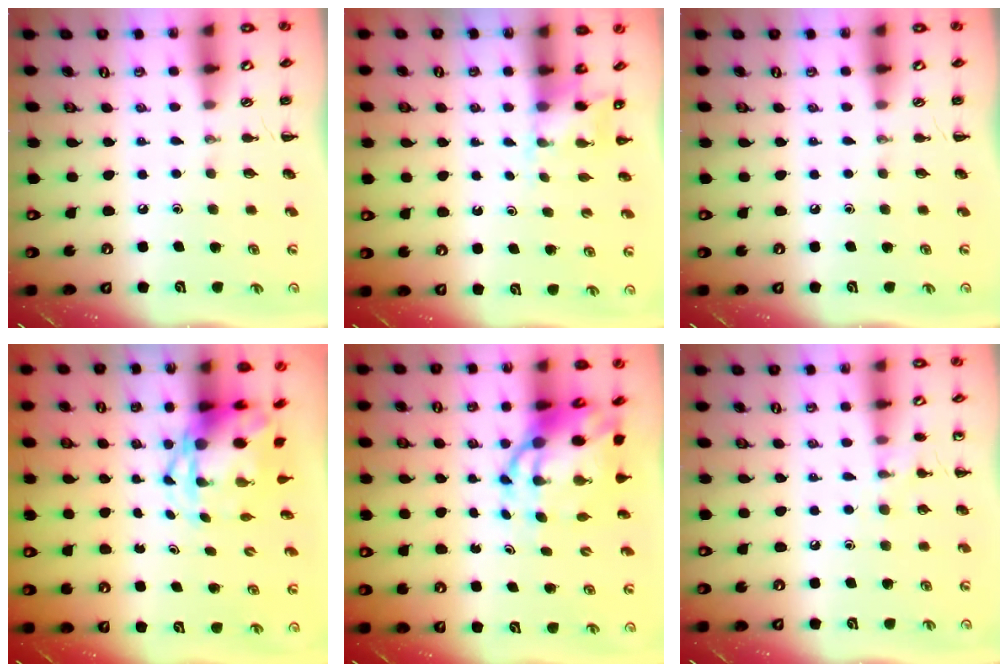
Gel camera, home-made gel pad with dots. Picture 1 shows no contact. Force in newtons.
{"total": 3.0, "press": 2.8, "slide": 1.0}
{"total": 0.0}
{"total": 4.8, "press": 4.6, "slide": 1.2}
{"total": 10.5, "press": 10.1, "slide": 3.0}
{"total": 7.0, "press": 6.8, "slide": 1.5}